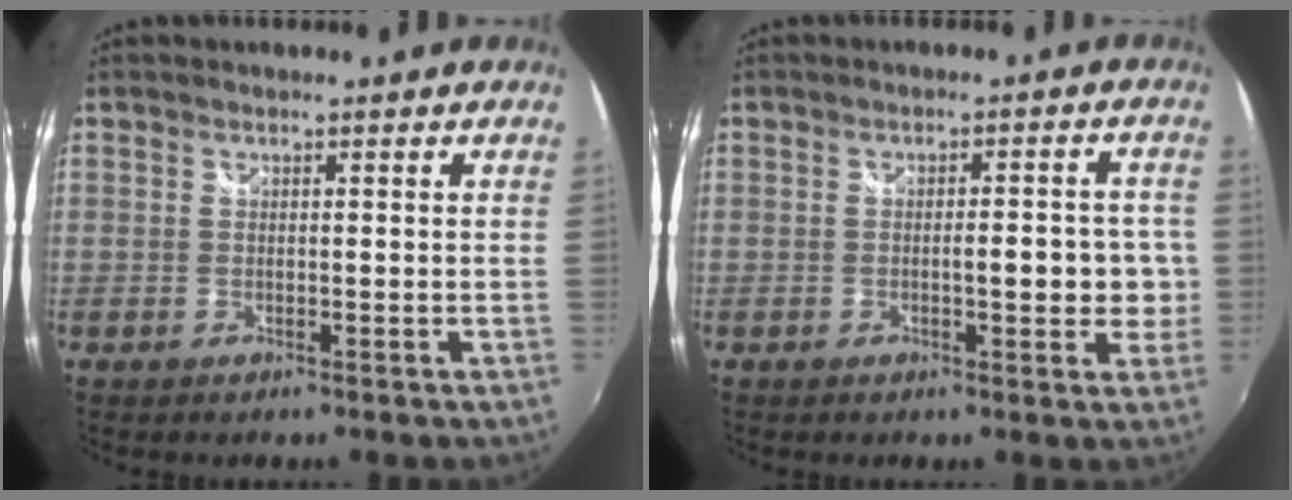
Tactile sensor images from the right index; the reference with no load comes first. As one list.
[{"total": 6.6, "force": [-0.8, 2.3, 6.1], "torque": [-0.086, 0.001, -0.008]}]